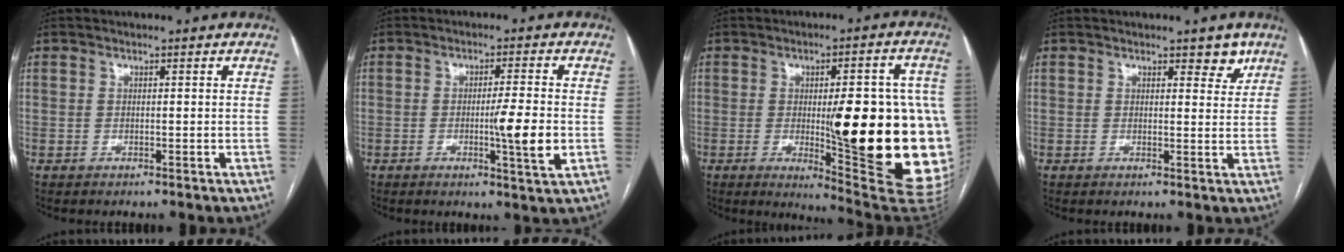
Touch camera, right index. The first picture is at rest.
{"total": 7.0, "force": [-1.3, -0.3, 6.9], "torque": [-0.105, -0.012, -0.021]}
{"total": 23.5, "force": [-2.6, 4.0, 23.0], "torque": [-0.210, 0.002, -0.016]}
{"total": 2.9, "force": [2.0, 1.3, 1.5], "torque": [-0.010, -0.008, 0.024]}